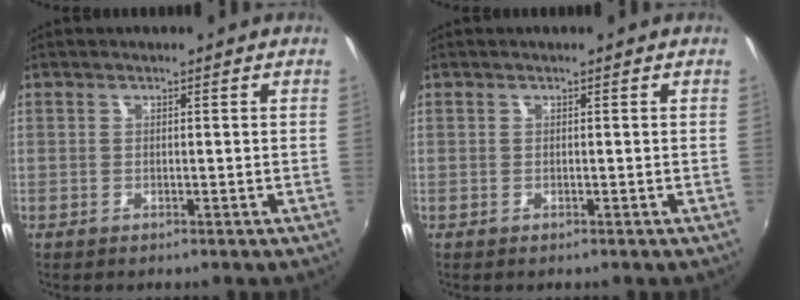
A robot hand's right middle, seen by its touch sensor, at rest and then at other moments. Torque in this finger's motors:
{"motor_torque": [-0.01, -0.28, 0.03, 0.00]}